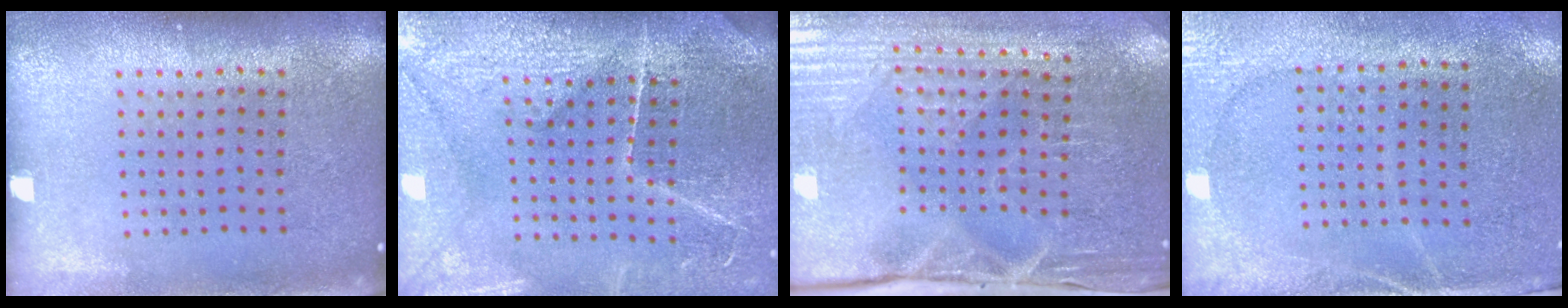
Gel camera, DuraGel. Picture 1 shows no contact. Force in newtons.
{"total": 3.8, "press": 3.7, "slide": 1.2}
{"total": 4.3, "press": 4.0, "slide": 1.5}
{"total": 2.7, "press": 2.3, "slide": 1.5}